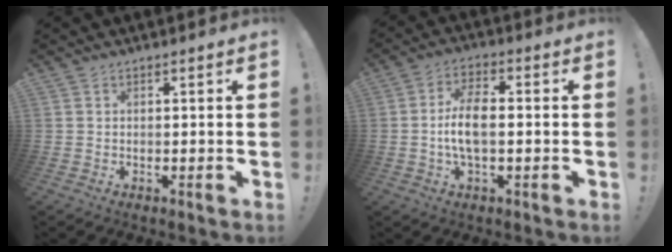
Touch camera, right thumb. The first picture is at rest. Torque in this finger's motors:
{"motor_torque": [0.03, 0.33, 0.13, 0.01, 0.09]}